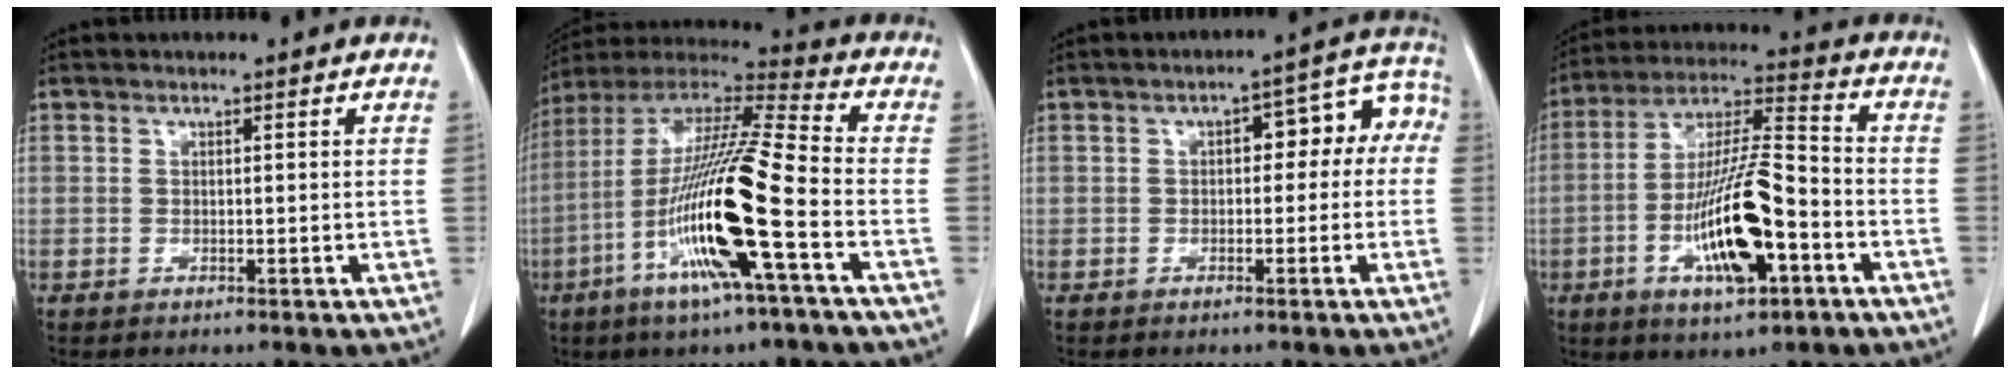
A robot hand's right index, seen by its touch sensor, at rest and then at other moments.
{"total": 20.2, "force": [-6.5, 0.3, 19.1], "torque": [-0.390, -0.021, -0.133]}
{"total": 7.9, "force": [0.3, 3.9, 6.9], "torque": [-0.074, 0.051, 0.002]}
{"total": 15.6, "force": [-5.3, 3.4, 14.3], "torque": [-0.273, 0.000, -0.091]}